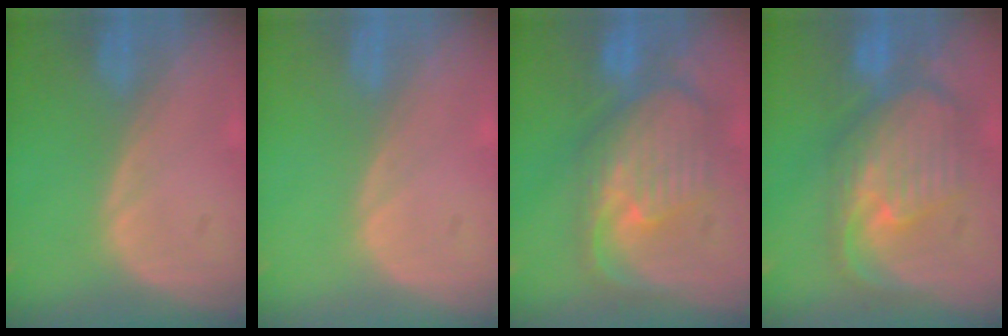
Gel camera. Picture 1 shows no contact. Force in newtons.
{"total": 0.0}
{"total": 10.7, "press": 9.5, "slide": 5.0}
{"total": 10.9, "press": 9.6, "slide": 5.2}